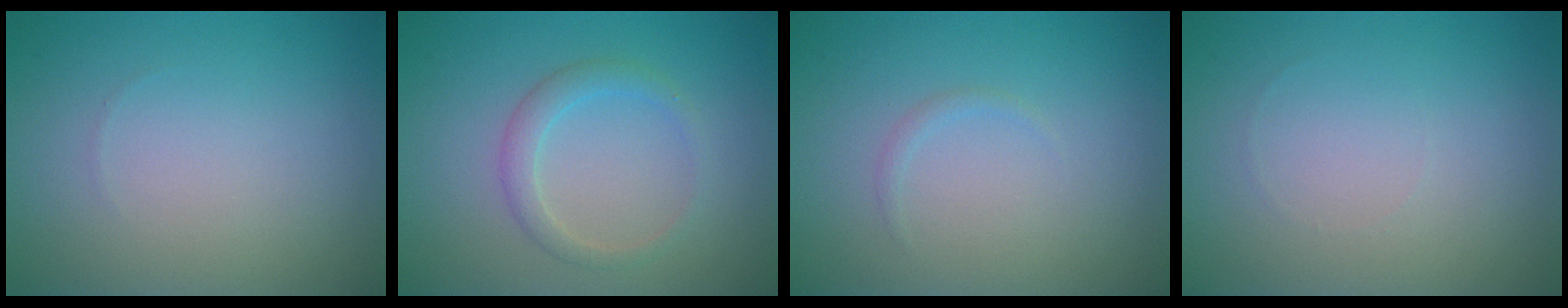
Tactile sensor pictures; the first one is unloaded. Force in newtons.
{"total": 2.0, "press": 2.0, "slide": 0.1}
{"total": 0.5, "press": 0.5, "slide": 0.0}
{"total": 0.0}